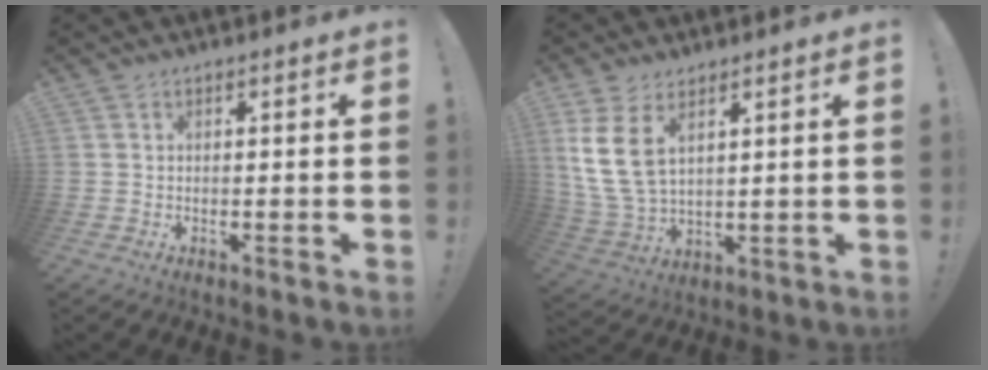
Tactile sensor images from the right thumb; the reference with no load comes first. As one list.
[{"total": 10.3, "force": [4.9, 5.4, 7.3], "torque": [-0.156, -0.020, 0.096]}]